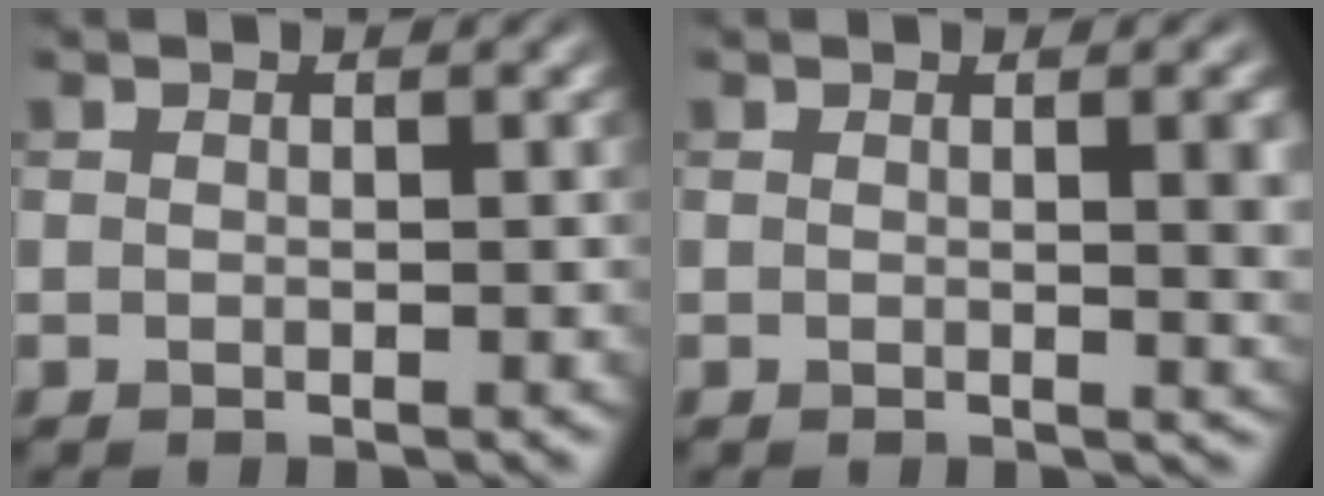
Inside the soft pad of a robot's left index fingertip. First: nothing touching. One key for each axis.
{"total": 3.7, "fx": 0.5, "fy": 1.1, "fz": 3.4, "tx": -0.032, "ty": 0.003, "tz": 0.006}